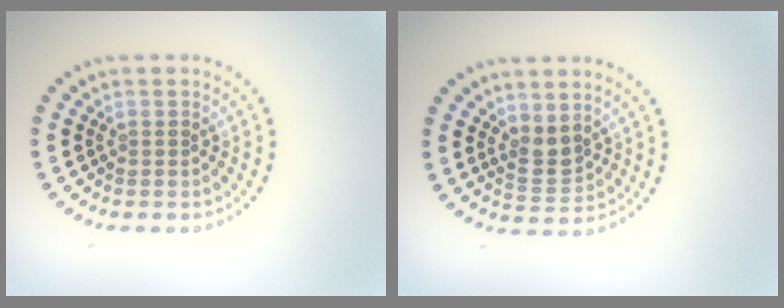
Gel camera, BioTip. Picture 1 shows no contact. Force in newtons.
{"total": 1.9, "press": 1.6, "slide": 1.1}